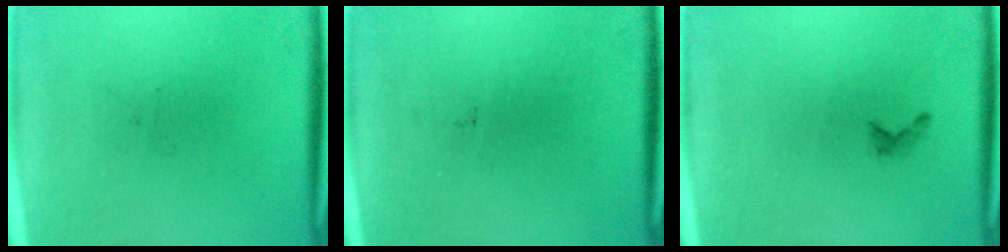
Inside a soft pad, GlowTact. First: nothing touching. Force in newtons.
{"total": 0.0}
{"total": 0.6}